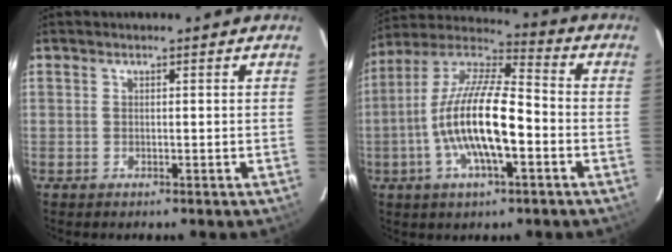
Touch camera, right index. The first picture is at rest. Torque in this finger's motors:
{"motor_torque": [0.83, -0.26, 1.05, 0.21]}